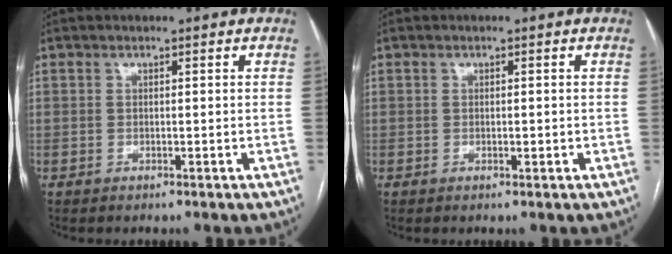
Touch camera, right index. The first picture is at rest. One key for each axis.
{"total": 0.9, "fx": -0.1, "fy": 0.3, "fz": 0.8, "tx": -0.014, "ty": -0.001, "tz": -0.001}